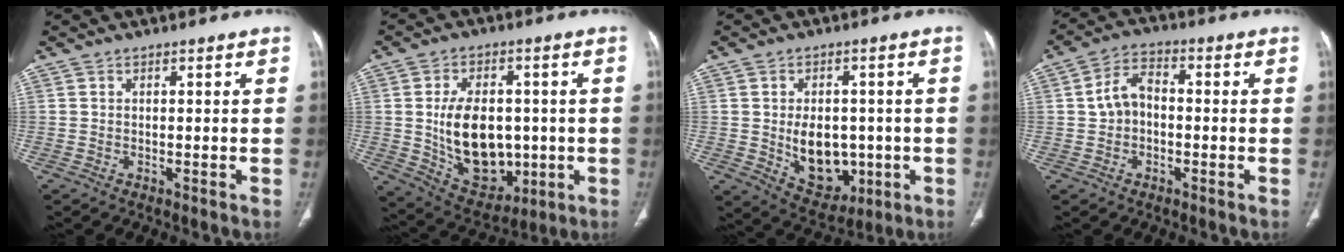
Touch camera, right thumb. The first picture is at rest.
{"total": 16.3, "force": [-0.5, 10.8, 12.1], "torque": [-0.168, -0.003, 0.020]}
{"total": 11.4, "force": [-1.2, 7.9, 8.1], "torque": [-0.086, -0.001, 0.005]}
{"total": 6.1, "force": [-0.3, 4.4, 4.2], "torque": [-0.069, 0.023, -0.017]}